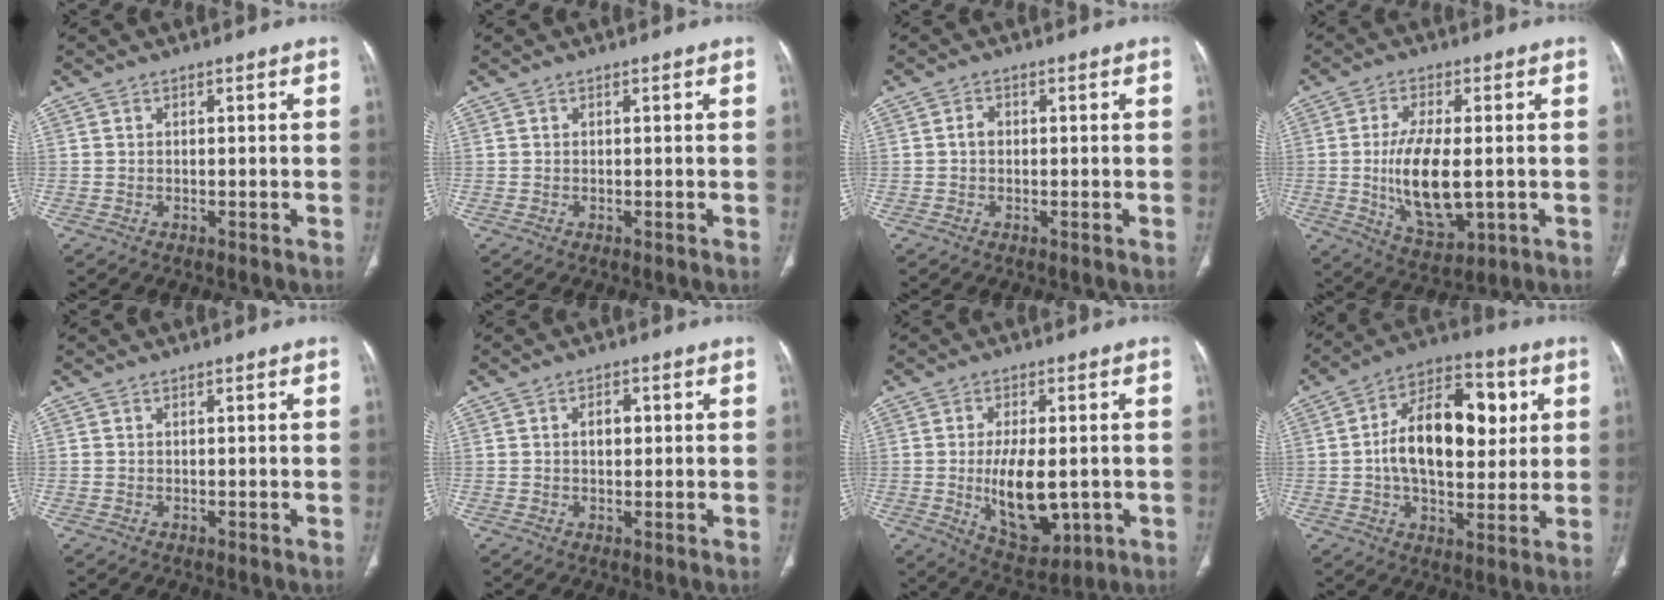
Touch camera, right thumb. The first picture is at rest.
{"total": 0.0}
{"total": 1.6, "force": [-0.1, 1.3, 1.0], "torque": [-0.012, 0.006, -0.003]}
{"total": 13.1, "force": [-1.0, 5.9, 11.6], "torque": [-0.212, -0.018, -0.007]}
{"total": 0.0}
{"total": 3.0, "force": [0.4, 1.9, 2.3], "torque": [-0.031, 0.005, 0.005]}
{"total": 12.5, "force": [-1.6, 6.3, 10.7], "torque": [-0.162, -0.014, -0.009]}
{"total": 19.1, "force": [2.7, 10.9, 15.4], "torque": [-0.217, 0.015, 0.039]}